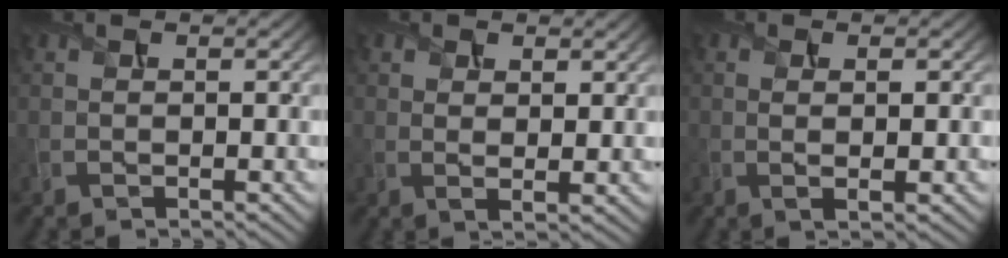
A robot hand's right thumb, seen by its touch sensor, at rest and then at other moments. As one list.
[{"total": 2.4, "force": [1.1, 1.1, 1.9], "torque": [-0.041, -0.008, 0.023]}, {"total": 2.1, "force": [0.1, 0.5, 2.1], "torque": [-0.042, -0.001, 0.003]}]